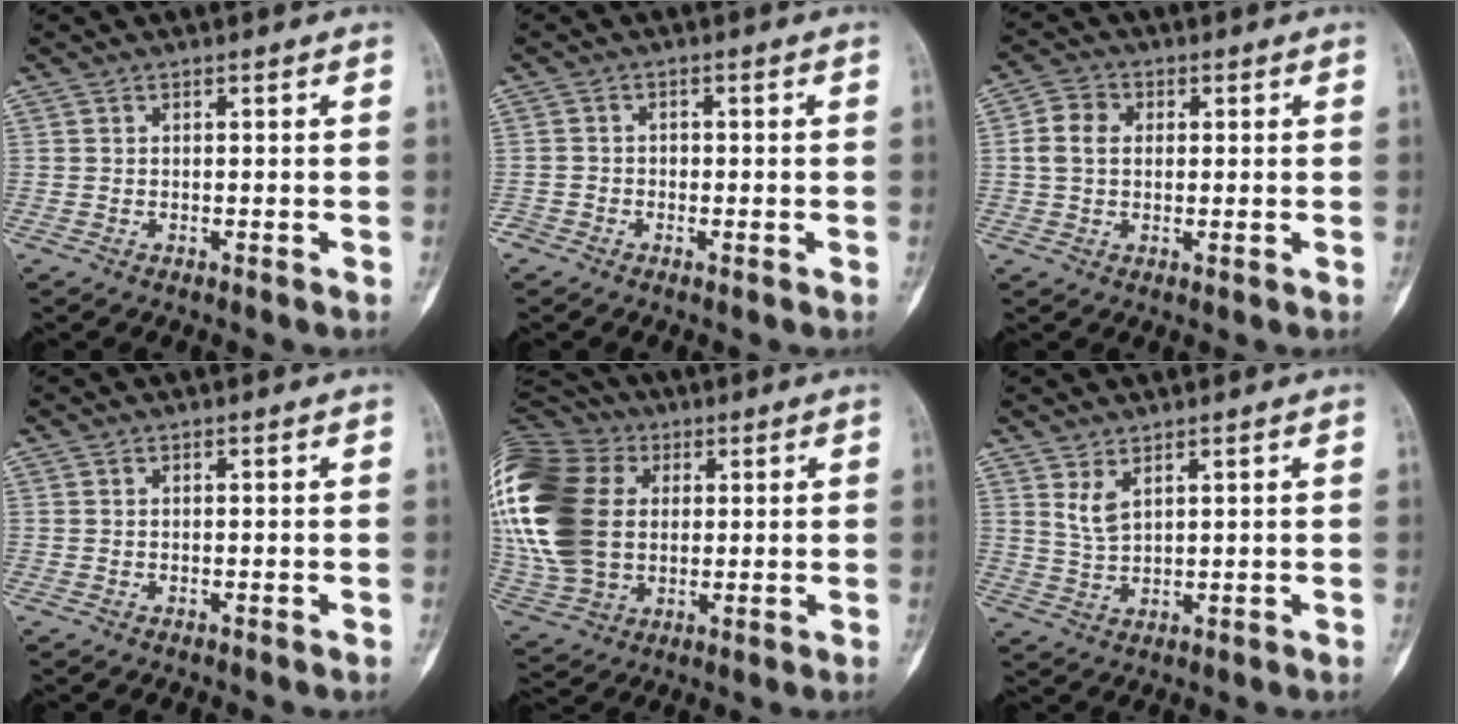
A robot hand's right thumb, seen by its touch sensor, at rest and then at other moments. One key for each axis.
{"total": 2.6, "fx": -1.7, "fy": 1.9, "fz": -0.6, "tx": 0.025, "ty": 0.012, "tz": -0.040}
{"total": 5.5, "fx": 0.7, "fy": 4.3, "fz": 3.4, "tx": -0.055, "ty": 0.013, "tz": 0.006}
{"total": 0.0}
{"total": 28.0, "fx": 4.5, "fy": 20.4, "fz": 18.5, "tx": -0.426, "ty": 0.030, "tz": 0.094}
{"total": 3.6, "fx": 2.1, "fy": 1.4, "fz": 2.5, "tx": -0.049, "ty": -0.017, "tz": 0.051}